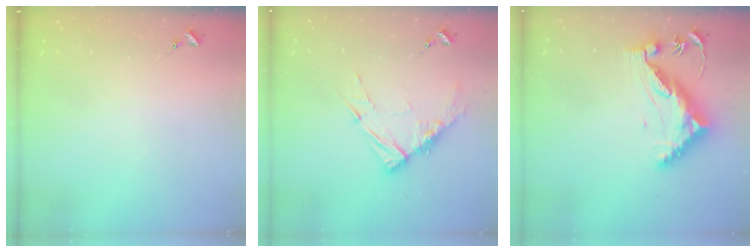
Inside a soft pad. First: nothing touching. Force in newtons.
{"total": 11.3, "press": 11.2, "slide": 1.1}
{"total": 11.5, "press": 11.4, "slide": 0.7}